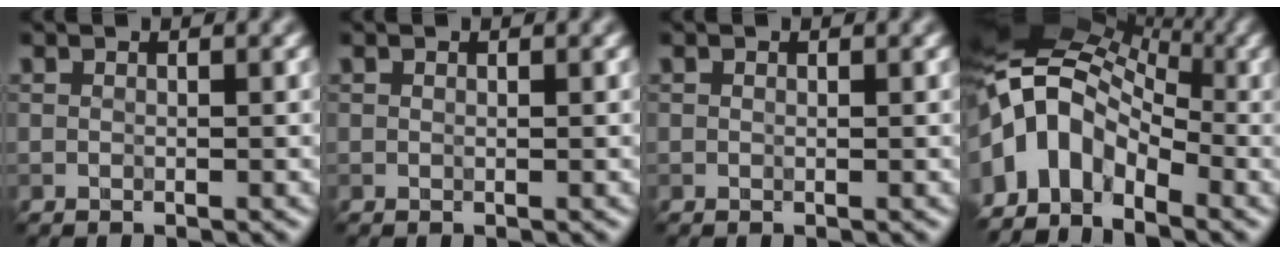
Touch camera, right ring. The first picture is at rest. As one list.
[{"total": 0.0}, {"total": 0.0}, {"total": 10.0, "force": [-3.2, 6.6, 6.9], "torque": [-0.121, 0.016, -0.069]}]